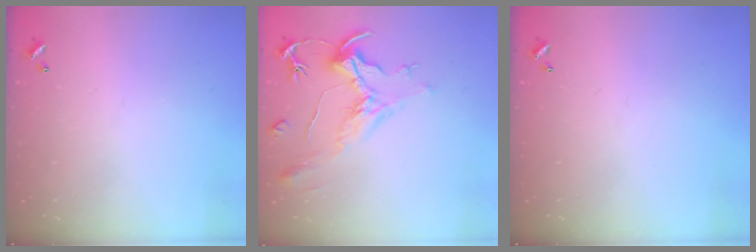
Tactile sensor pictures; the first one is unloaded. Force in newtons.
{"total": 2.1, "press": 1.6, "slide": 1.4}
{"total": 0.0}